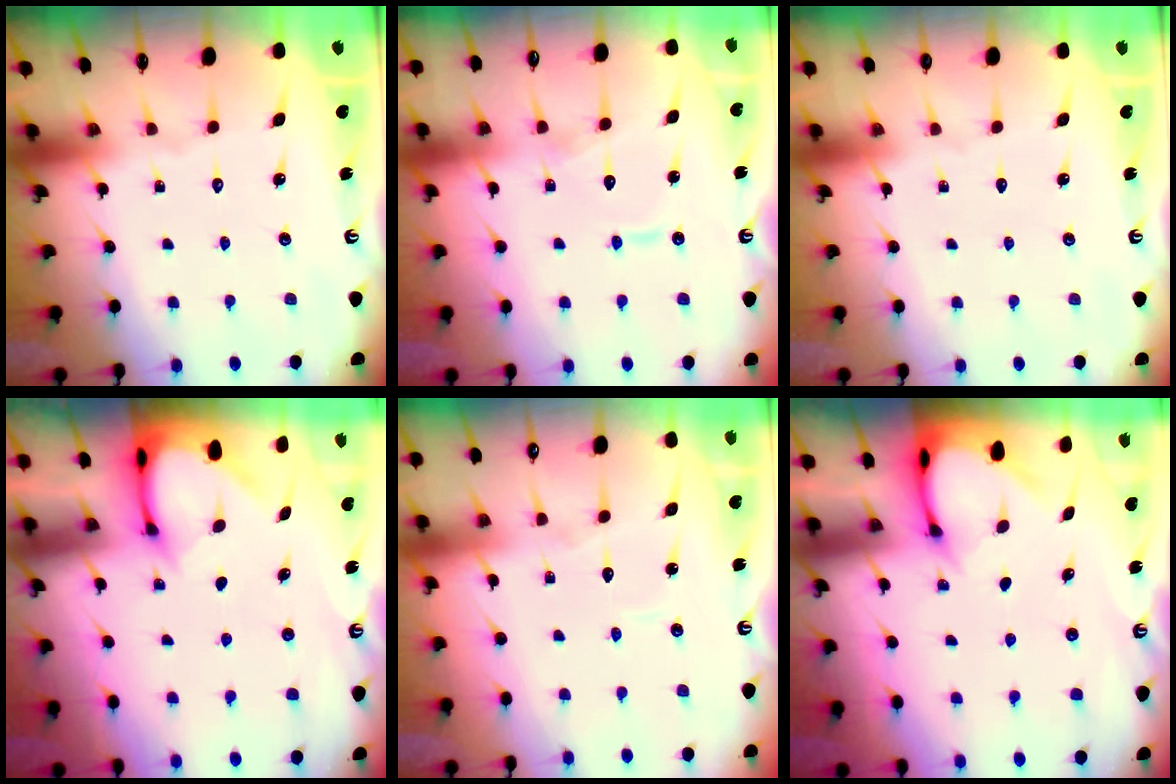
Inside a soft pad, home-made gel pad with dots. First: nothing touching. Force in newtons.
{"total": 7.3, "press": 7.3, "slide": 0.6}
{"total": 0.0}
{"total": 3.2, "press": 3.1, "slide": 0.4}
{"total": 3.5, "press": 3.5, "slide": 0.4}
{"total": 3.1, "press": 3.1, "slide": 0.2}